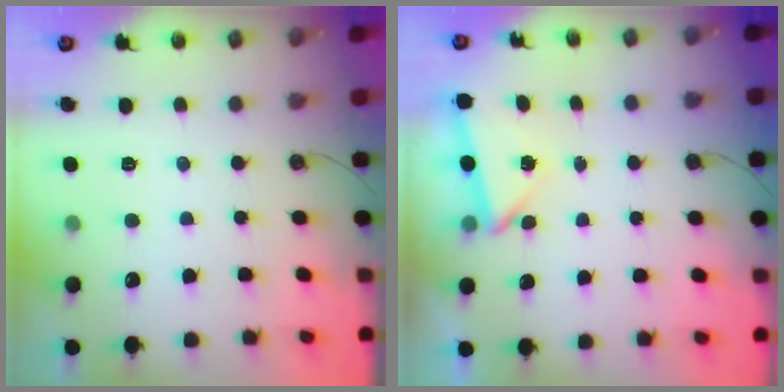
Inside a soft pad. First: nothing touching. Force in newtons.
{"total": 2.7, "press": 0.8, "slide": 2.6}